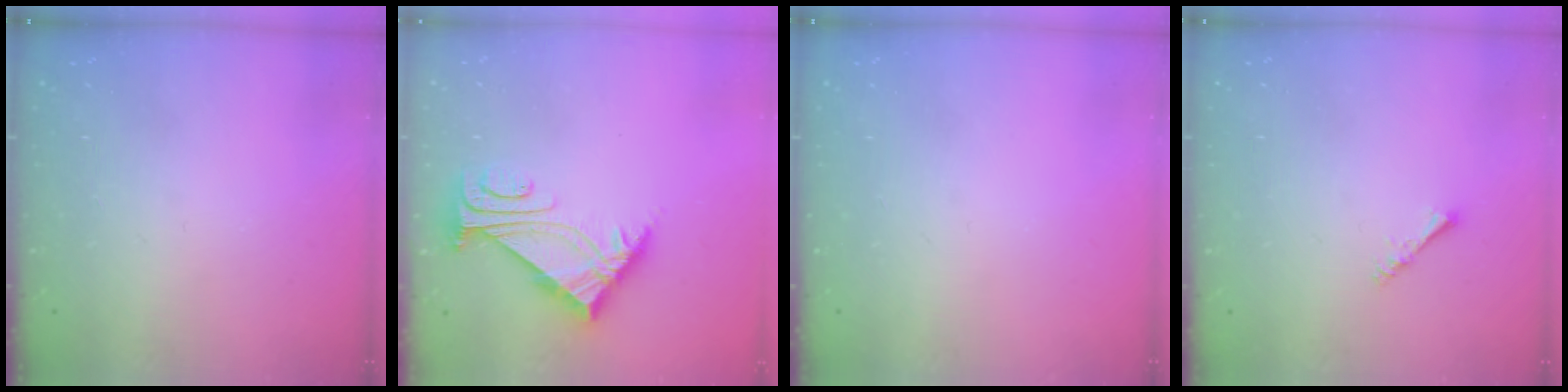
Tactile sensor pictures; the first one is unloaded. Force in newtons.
{"total": 5.7, "press": 5.6, "slide": 1.0}
{"total": 0.0}
{"total": 1.4, "press": 1.4, "slide": 0.3}